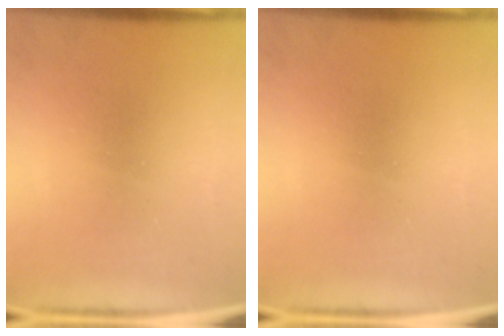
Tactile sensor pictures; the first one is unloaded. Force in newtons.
{"total": 0.0}